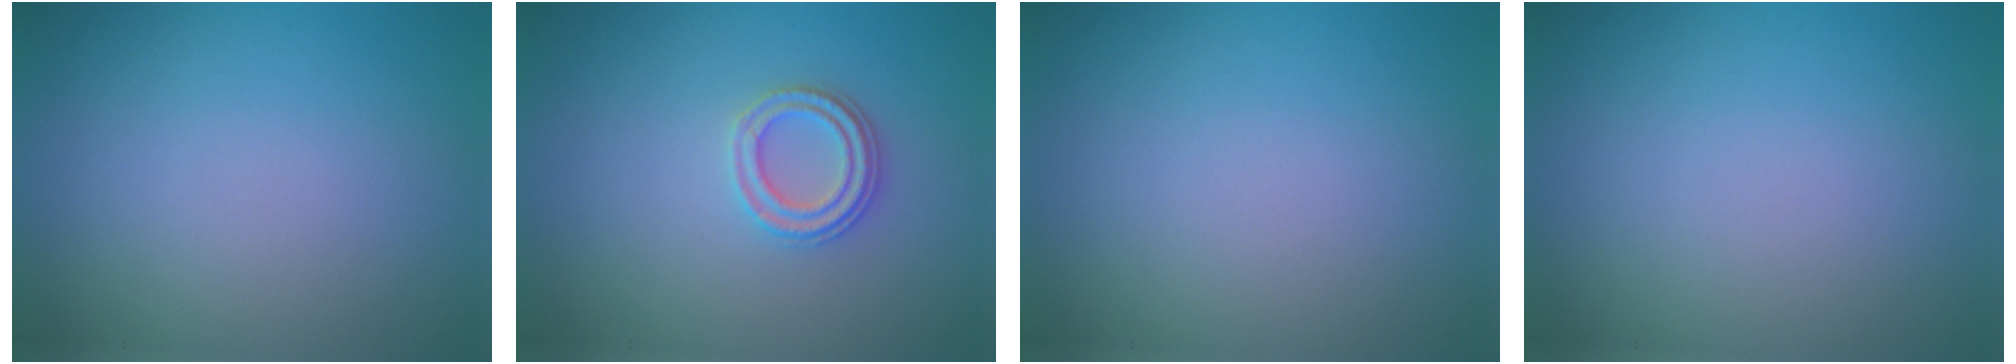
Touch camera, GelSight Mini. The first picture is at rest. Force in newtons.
{"total": 2.3, "press": 2.1, "slide": 1.0}
{"total": 0.0}
{"total": 0.0}